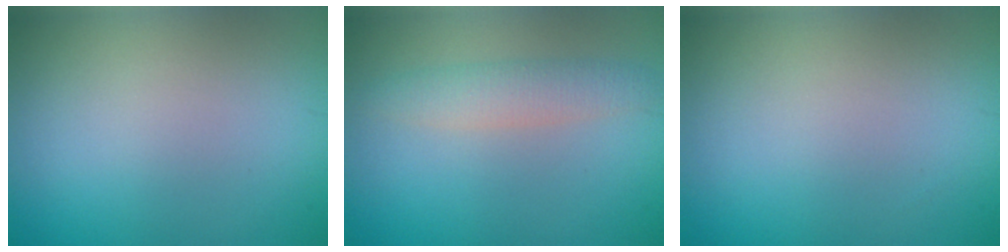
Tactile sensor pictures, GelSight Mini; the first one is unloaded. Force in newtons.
{"total": 2.6, "press": 2.6, "slide": 0.1}
{"total": 0.0}